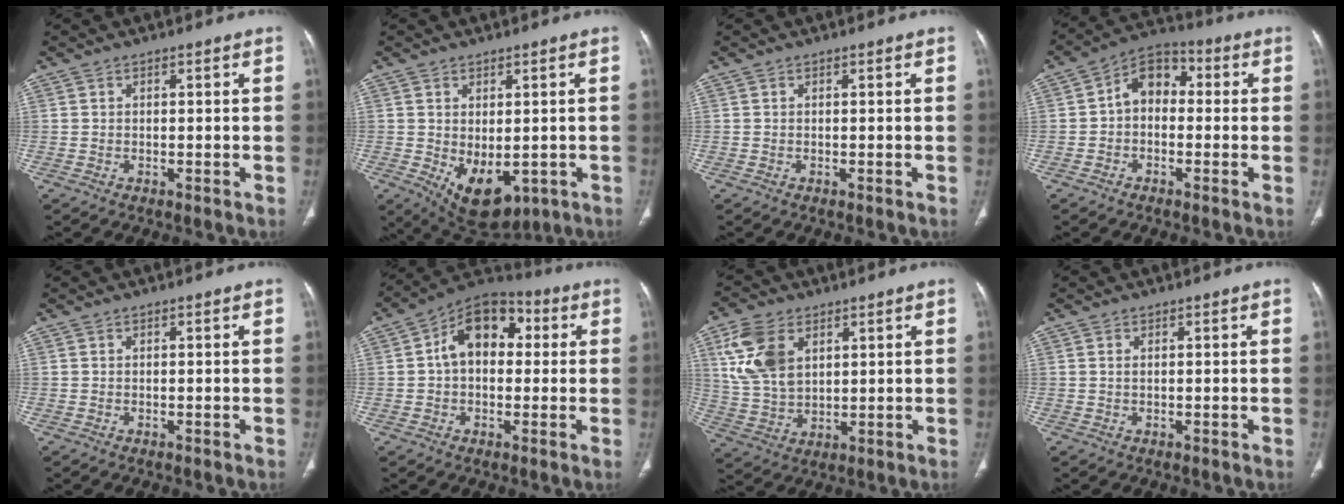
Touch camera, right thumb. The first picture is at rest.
{"total": 9.6, "force": [-2.0, 5.6, 7.6], "torque": [-0.102, -0.006, -0.004]}
{"total": 0.0}
{"total": 8.1, "force": [0.0, 5.9, 5.6], "torque": [-0.062, 0.028, -0.020]}
{"total": 0.0}
{"total": 12.7, "force": [2.0, 8.6, 9.2], "torque": [-0.115, 0.034, 0.019]}
{"total": 11.8, "force": [4.6, 7.6, 7.8], "torque": [-0.148, -0.010, 0.099]}
{"total": 0.6, "force": [0.2, 0.3, 0.5], "torque": [-0.014, 0.003, 0.005]}